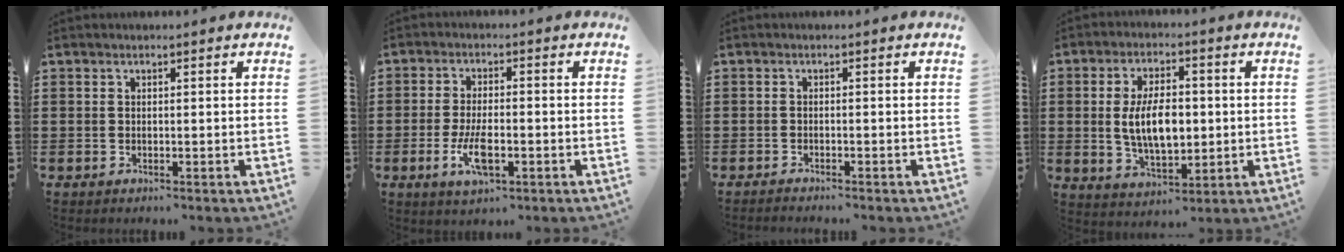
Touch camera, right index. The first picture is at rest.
{"total": 6.0, "force": [-2.0, 2.2, 5.2], "torque": [-0.112, -0.006, -0.039]}
{"total": 0.9, "force": [-0.9, -0.1, 0.0], "torque": [-0.002, 0.000, -0.018]}
{"total": 8.3, "force": [0.2, 4.3, 7.1], "torque": [-0.139, -0.001, -0.006]}